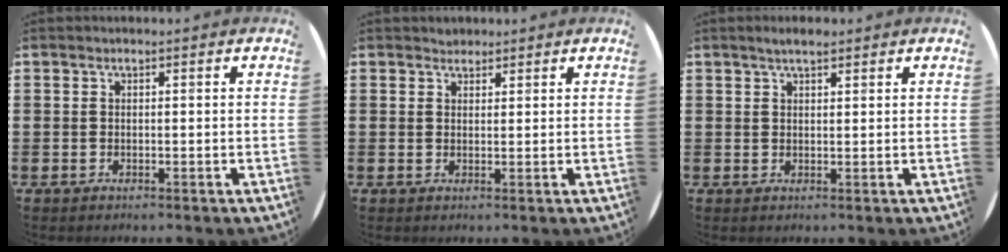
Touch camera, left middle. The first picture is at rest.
{"total": 1.2, "force": [1.2, 0.4, -0.1], "torque": [0.009, -0.002, 0.022]}
{"total": 2.1, "force": [1.7, 0.5, 1.1], "torque": [-0.016, 0.002, 0.028]}